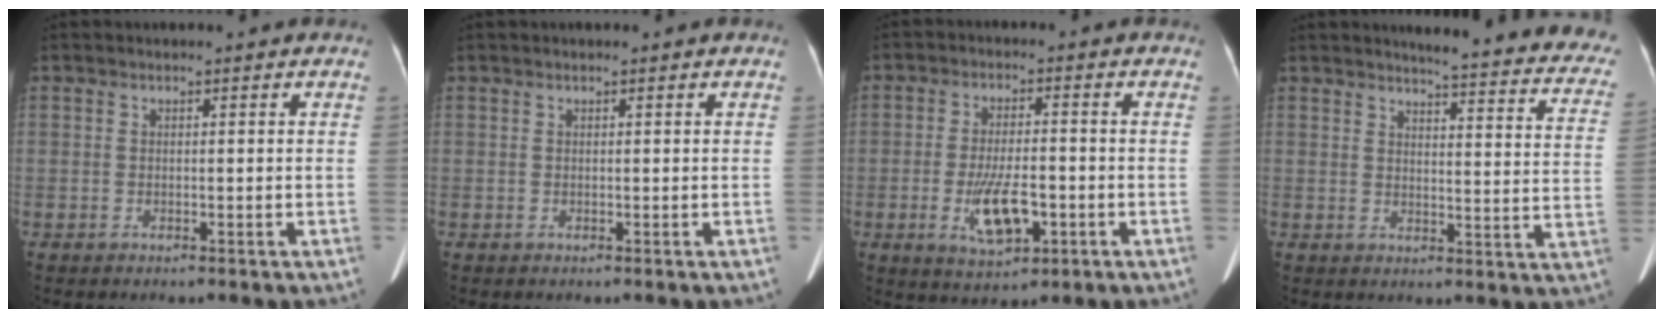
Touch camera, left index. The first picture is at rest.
{"total": 0.0}
{"total": 7.5, "force": [-2.4, 2.7, 6.6], "torque": [-0.127, -0.007, -0.035]}
{"total": 21.1, "force": [19.2, 2.1, 8.4], "torque": [-0.086, -0.079, 0.197]}